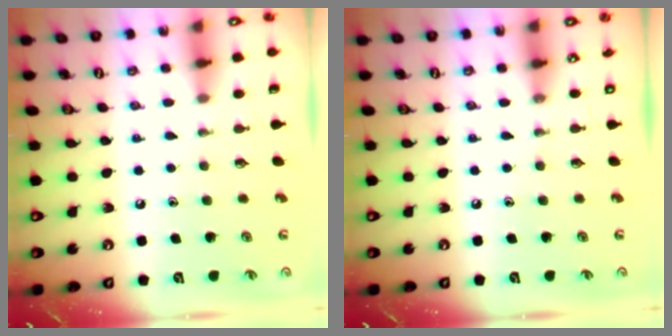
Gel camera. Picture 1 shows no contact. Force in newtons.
{"total": 0.0}